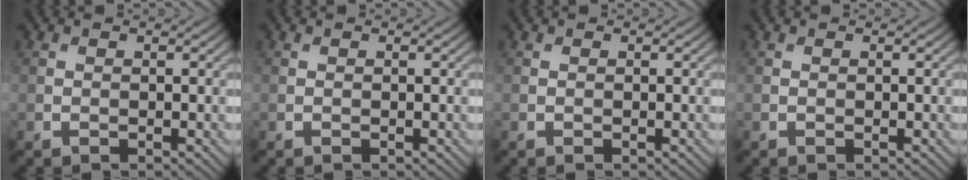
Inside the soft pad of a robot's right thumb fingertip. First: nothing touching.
{"total": 0.0}
{"total": 0.0}
{"total": 0.0}